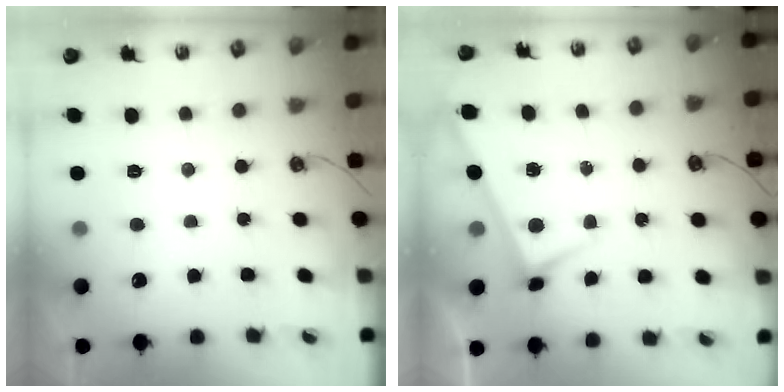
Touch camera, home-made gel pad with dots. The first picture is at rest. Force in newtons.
{"total": 3.1, "press": 3.1, "slide": 0.2}